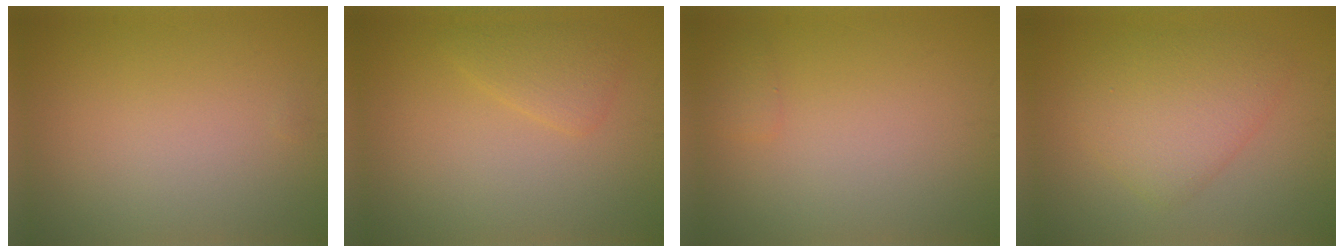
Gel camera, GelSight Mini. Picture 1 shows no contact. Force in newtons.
{"total": 2.0, "press": 2.0, "slide": 0.2}
{"total": 0.7, "press": 0.7, "slide": 0.0}
{"total": 4.9, "press": 4.9, "slide": 0.3}